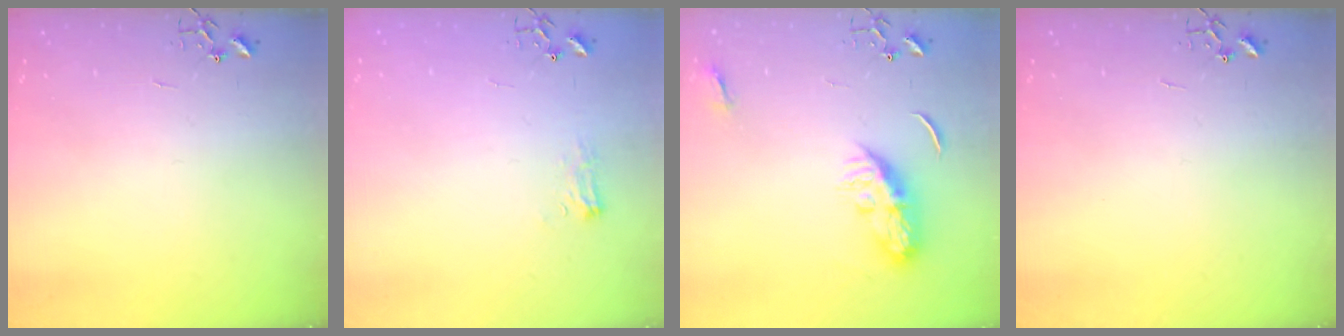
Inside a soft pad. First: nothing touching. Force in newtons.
{"total": 7.3, "press": 7.2, "slide": 0.9}
{"total": 9.3, "press": 9.3, "slide": 0.1}
{"total": 0.0}